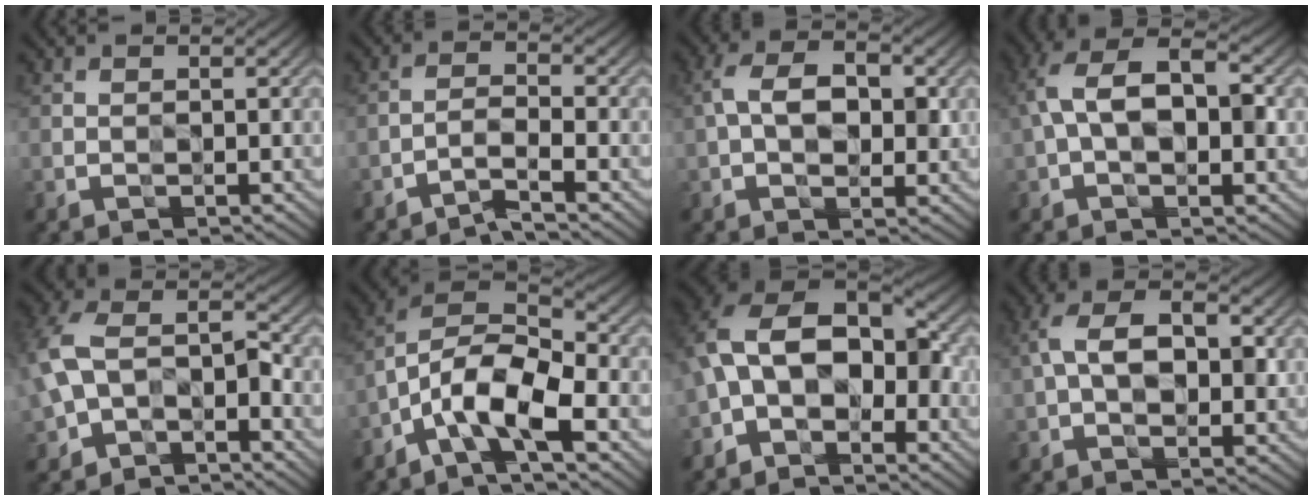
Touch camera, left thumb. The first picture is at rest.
{"total": 2.8, "force": [-2.4, 0.2, 1.4], "torque": [-0.026, 0.005, -0.058]}
{"total": 6.6, "force": [0.7, 4.0, 5.1], "torque": [-0.098, 0.003, 0.007]}
{"total": 9.3, "force": [0.7, 5.4, 7.6], "torque": [-0.147, 0.014, 0.003]}
{"total": 8.7, "force": [-2.6, 5.6, 6.1], "torque": [-0.134, 0.001, -0.063]}
{"total": 11.7, "force": [-5.3, 4.6, 9.3], "torque": [-0.184, -0.004, -0.110]}
{"total": 12.4, "force": [-1.9, 7.8, 9.4], "torque": [-0.188, 0.000, -0.046]}
{"total": 7.3, "force": [0.9, 4.3, 5.9], "torque": [-0.115, 0.008, 0.008]}